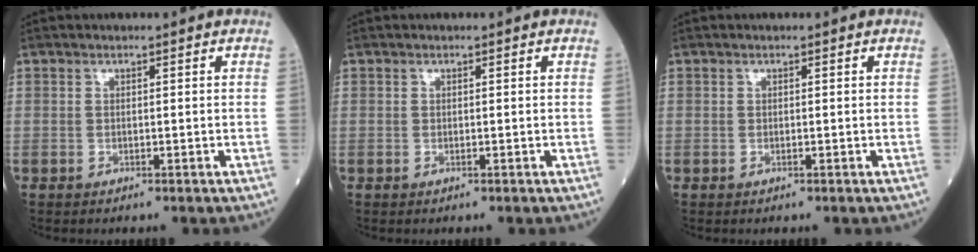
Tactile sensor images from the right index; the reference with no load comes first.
{"total": 0.0}
{"total": 0.0}